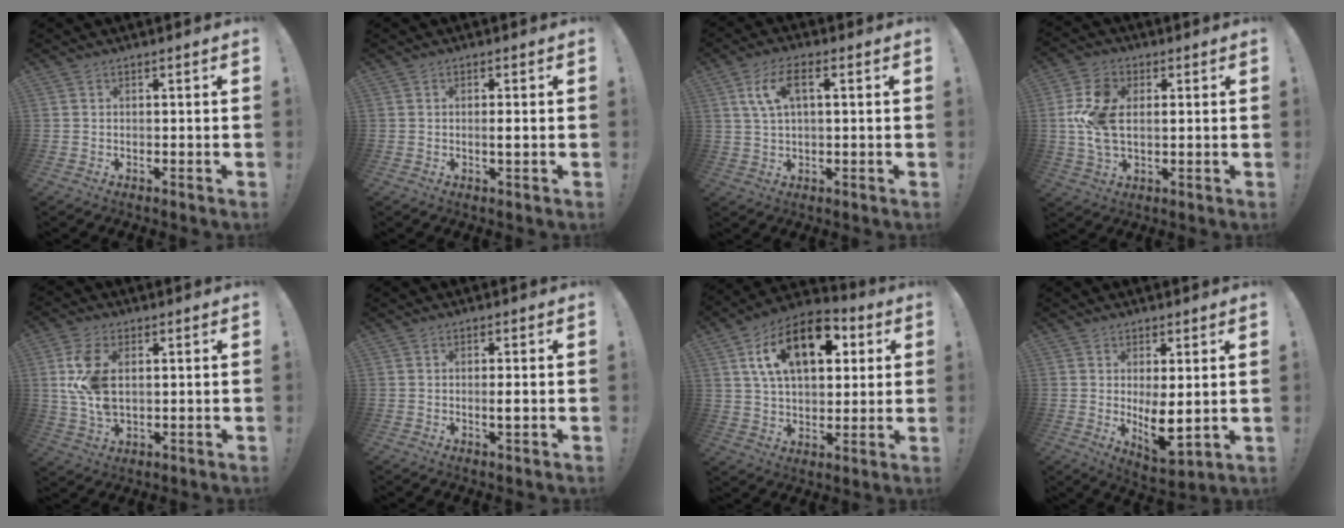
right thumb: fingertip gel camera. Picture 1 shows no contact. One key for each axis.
{"total": 1.6, "fx": -0.2, "fy": 0.1, "fz": 1.6, "tx": -0.020, "ty": -0.005, "tz": -0.006}
{"total": 7.8, "fx": 2.6, "fy": 3.2, "fz": 6.6, "tx": -0.129, "ty": -0.002, "tz": 0.045}
{"total": 11.7, "fx": 1.2, "fy": 7.4, "fz": 9.0, "tx": -0.176, "ty": -0.003, "tz": 0.025}
{"total": 10.9, "fx": 2.0, "fy": 6.5, "fz": 8.5, "tx": -0.163, "ty": -0.011, "tz": 0.034}
{"total": 2.0, "fx": -0.2, "fy": 0.1, "fz": 2.0, "tx": -0.025, "ty": -0.005, "tz": -0.007}
{"total": 18.4, "fx": 7.3, "fy": 10.7, "fz": 13.1, "tx": -0.209, "ty": -0.016, "tz": 0.124}
{"total": 8.4, "fx": 1.2, "fy": 3.3, "fz": 7.6, "tx": -0.104, "ty": -0.032, "tz": 0.028}